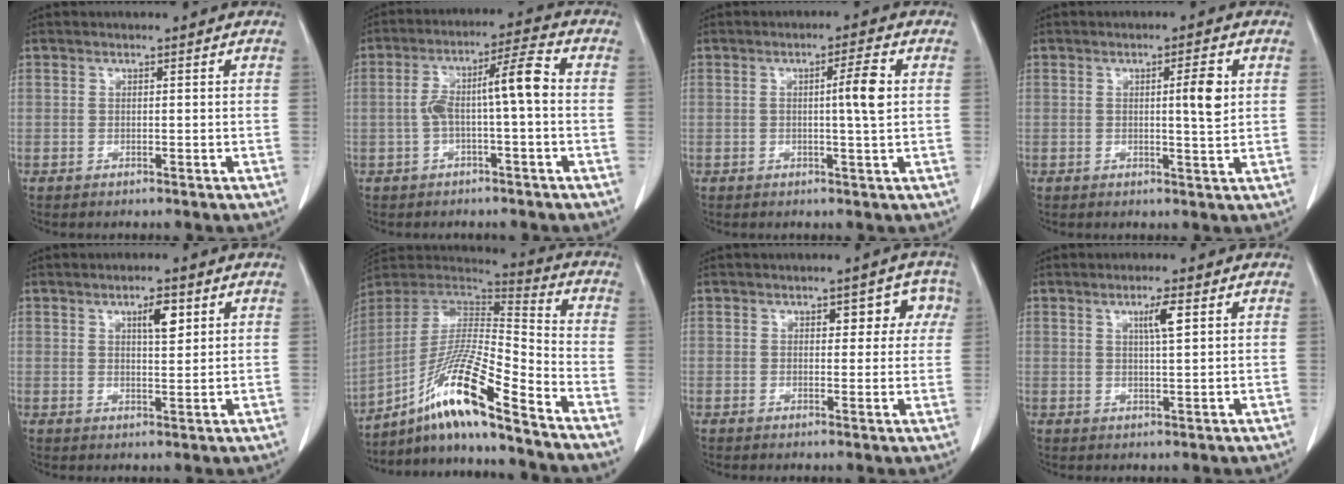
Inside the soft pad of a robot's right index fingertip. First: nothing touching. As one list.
[{"total": 7.7, "force": [-0.5, 0.8, 7.6], "torque": [-0.139, 0.033, -0.009]}, {"total": 4.6, "force": [0.4, -0.3, 4.5], "torque": [-0.071, -0.001, 0.005]}, {"total": 4.2, "force": [0.8, 0.3, 4.1], "torque": [-0.058, -0.002, 0.010]}, {"total": 4.0, "force": [1.9, 1.1, 3.4], "torque": [-0.057, -0.001, 0.032]}, {"total": 16.5, "force": [-11.3, 0.2, 12.0], "torque": [-0.235, 0.001, -0.206]}, {"total": 4.9, "force": [1.7, 2.9, 3.6], "torque": [-0.023, 0.020, 0.016]}, {"total": 3.5, "force": [1.4, 0.1, 3.2], "torque": [-0.053, -0.001, 0.024]}]